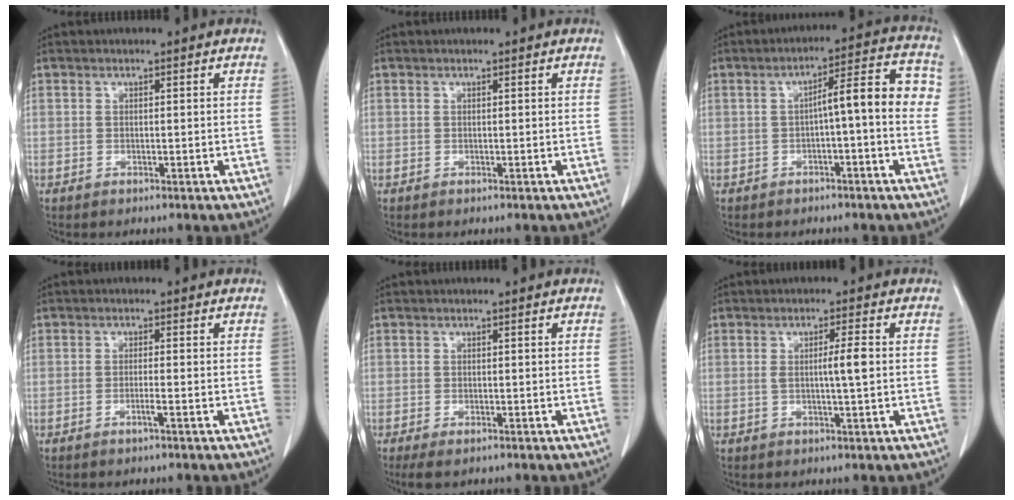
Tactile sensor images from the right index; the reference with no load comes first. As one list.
[{"total": 0.0}, {"total": 8.3, "force": [-0.3, 1.4, 8.2], "torque": [-0.107, 0.036, -0.008]}, {"total": 1.5, "force": [-0.8, -0.4, 1.2], "torque": [-0.023, -0.001, -0.014]}, {"total": 2.6, "force": [-1.8, 0.9, 1.7], "torque": [-0.034, -0.008, -0.024]}, {"total": 3.4, "force": [0.1, -0.2, 3.4], "torque": [-0.060, -0.002, 0.000]}]